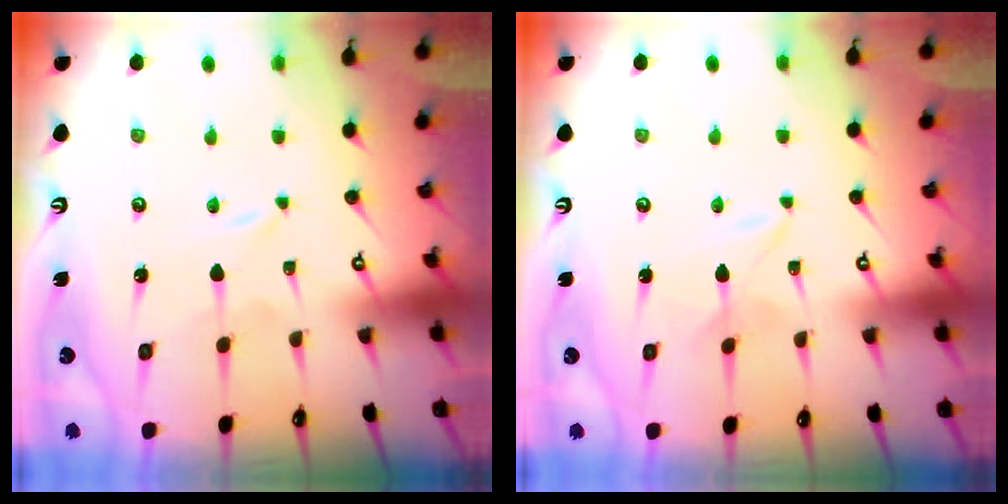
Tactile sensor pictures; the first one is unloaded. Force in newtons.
{"total": 1.5, "press": 1.5, "slide": 0.3}